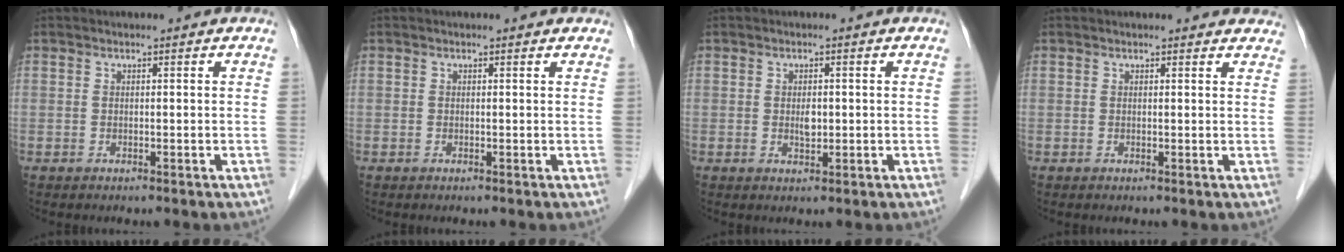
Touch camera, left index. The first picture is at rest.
{"total": 0.6, "force": [0.5, 0.3, 0.2], "torque": [-0.008, 0.003, 0.005]}
{"total": 1.7, "force": [-0.2, 1.0, 1.4], "torque": [-0.026, -0.005, -0.001]}
{"total": 5.2, "force": [4.8, 1.4, 1.1], "torque": [0.003, 0.006, 0.039]}